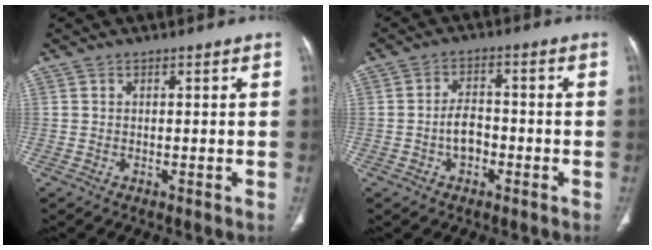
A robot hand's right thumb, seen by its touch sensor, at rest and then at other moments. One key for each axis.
{"total": 4.6, "fx": -1.7, "fy": 3.0, "fz": 3.1, "tx": -0.048, "ty": 0.021, "tz": -0.033}